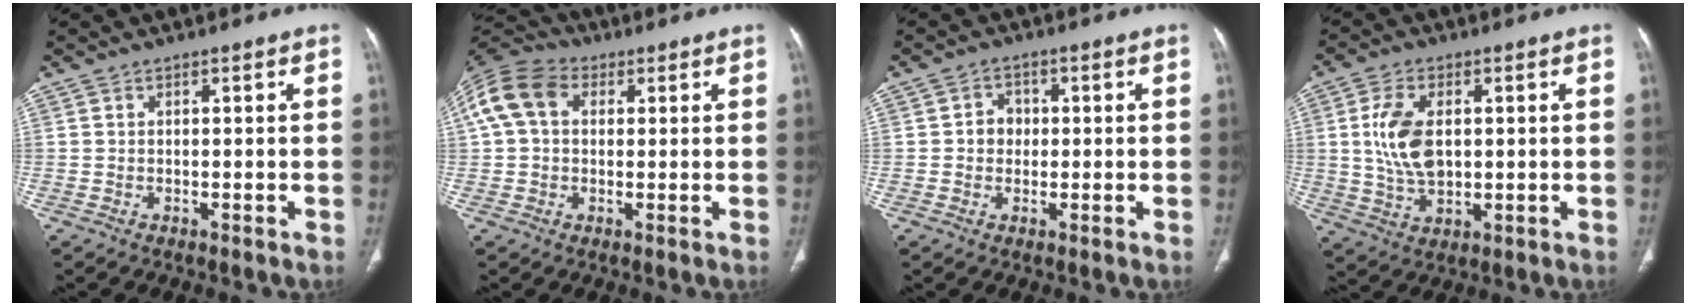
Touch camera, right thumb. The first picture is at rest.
{"total": 12.0, "force": [2.9, 8.8, 7.6], "torque": [-0.155, 0.034, 0.045]}
{"total": 3.4, "force": [0.1, 3.1, 1.5], "torque": [-0.003, 0.008, -0.005]}
{"total": 9.8, "force": [1.3, 5.8, 7.8], "torque": [-0.152, -0.007, 0.031]}